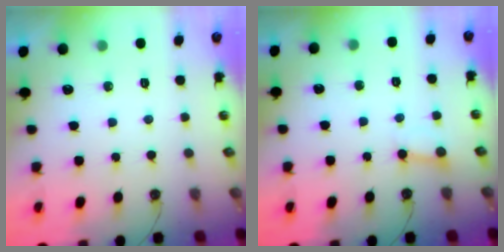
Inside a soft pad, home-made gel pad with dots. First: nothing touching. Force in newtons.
{"total": 2.7, "press": 2.7, "slide": 0.1}